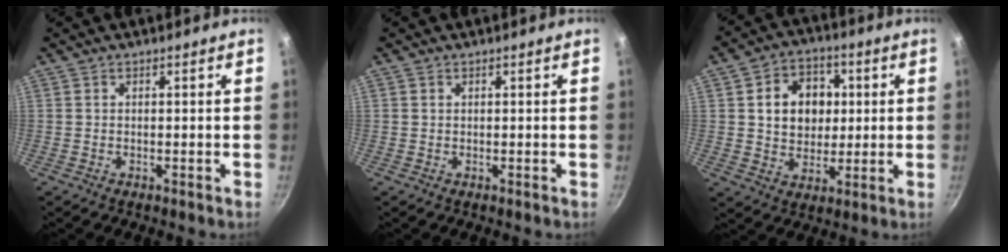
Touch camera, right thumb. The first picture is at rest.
{"total": 0.0}
{"total": 11.8, "force": [2.0, 9.6, 6.6], "torque": [-0.070, 0.004, 0.031]}